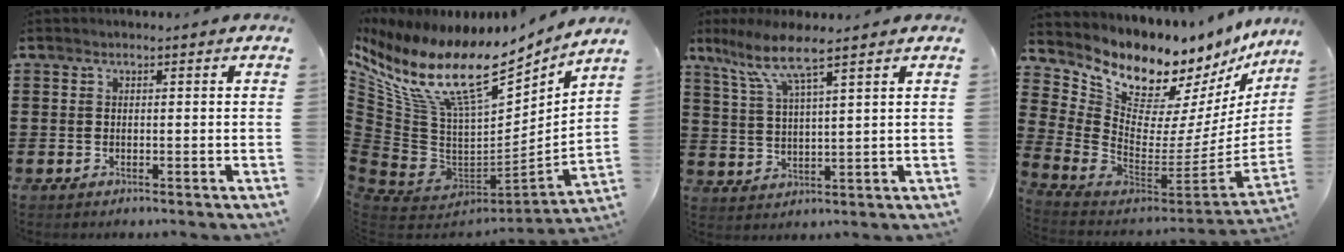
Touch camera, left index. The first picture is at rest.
{"total": 17.8, "force": [11.6, 6.8, 11.7], "torque": [-0.276, -0.081, 0.199]}
{"total": 7.3, "force": [5.2, 0.4, 5.1], "torque": [-0.116, -0.014, 0.090]}
{"total": 8.5, "force": [7.7, 3.1, 2.0], "torque": [-0.067, -0.098, 0.129]}